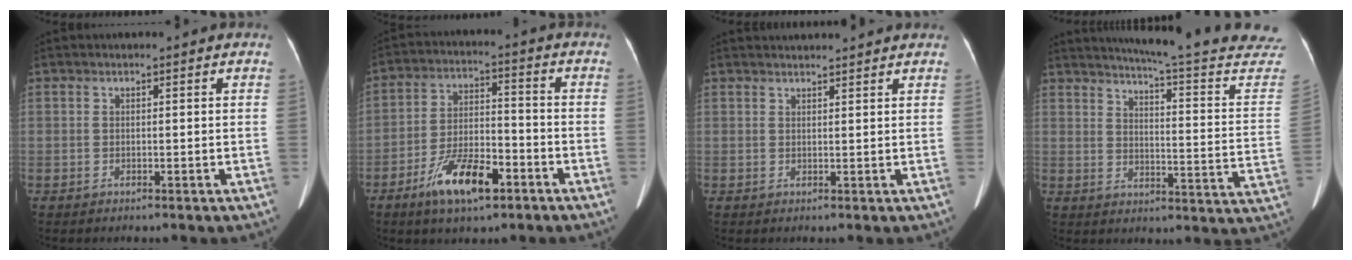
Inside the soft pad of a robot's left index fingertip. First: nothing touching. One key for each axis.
{"total": 10.5, "fx": -6.0, "fy": 3.5, "fz": 7.9, "tx": -0.153, "ty": 0.001, "tz": -0.103}
{"total": 5.4, "fx": 5.2, "fy": 0.1, "fz": 1.2, "tx": -0.017, "ty": 0.031, "tz": 0.063}
{"total": 26.3, "fx": 24.4, "fy": 0.4, "fz": 9.8, "tx": -0.137, "ty": -0.111, "tz": 0.282}